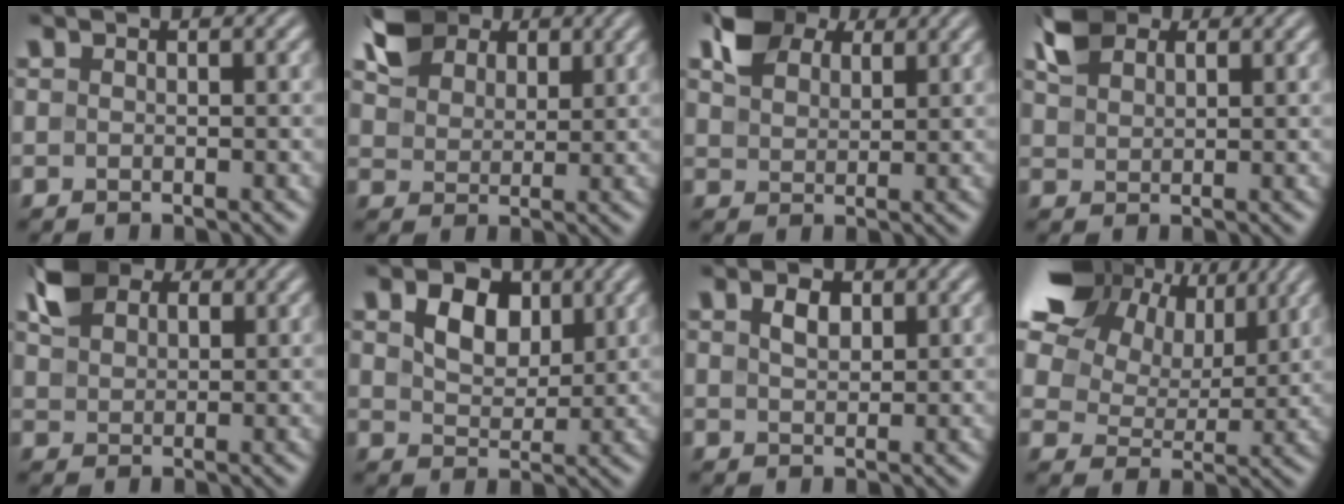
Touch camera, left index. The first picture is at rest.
{"total": 5.0, "force": [3.3, 3.1, 2.0], "torque": [-0.053, 0.010, 0.061]}
{"total": 5.3, "force": [3.6, 3.0, 2.5], "torque": [-0.059, 0.010, 0.066]}
{"total": 3.4, "force": [2.3, 2.0, 1.6], "torque": [-0.040, 0.008, 0.047]}
{"total": 3.9, "force": [2.3, 2.6, 1.9], "torque": [-0.046, 0.007, 0.044]}
{"total": 4.5, "force": [1.9, 3.0, 2.7], "torque": [-0.058, 0.002, 0.028]}
{"total": 2.0, "force": [0.9, 1.2, 1.3], "torque": [-0.028, 0.003, 0.017]}
{"total": 16.8, "force": [8.6, 11.1, 9.2], "torque": [-0.221, 0.038, 0.170]}